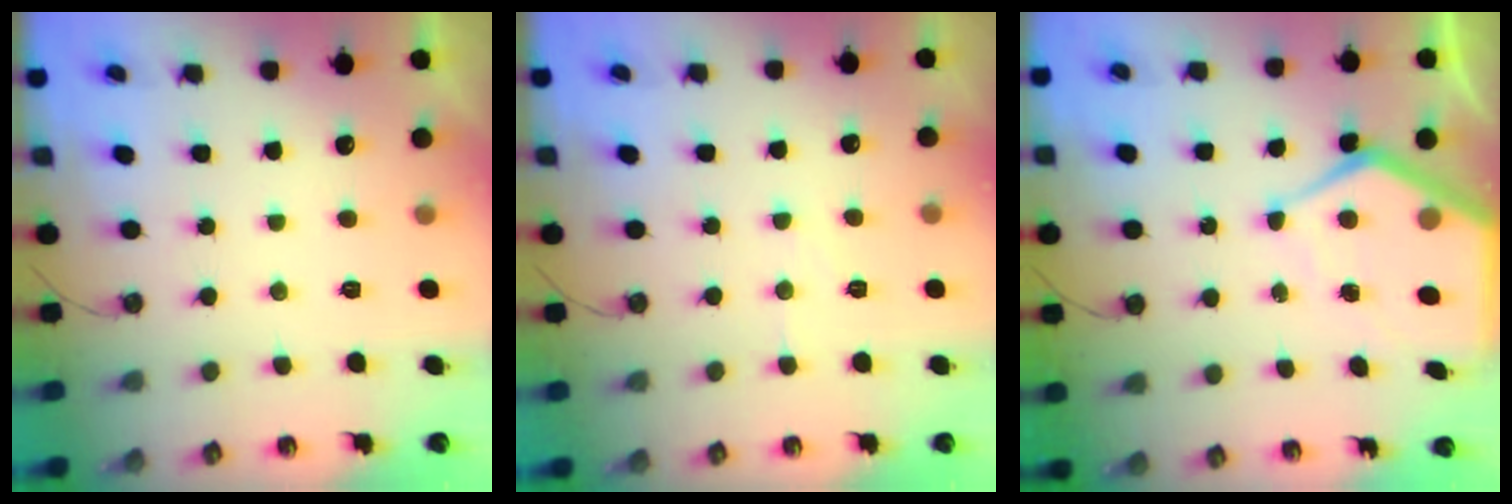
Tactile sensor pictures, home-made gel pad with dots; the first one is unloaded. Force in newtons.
{"total": 6.1, "press": 6.1, "slide": 0.8}
{"total": 10.4, "press": 10.3, "slide": 1.2}